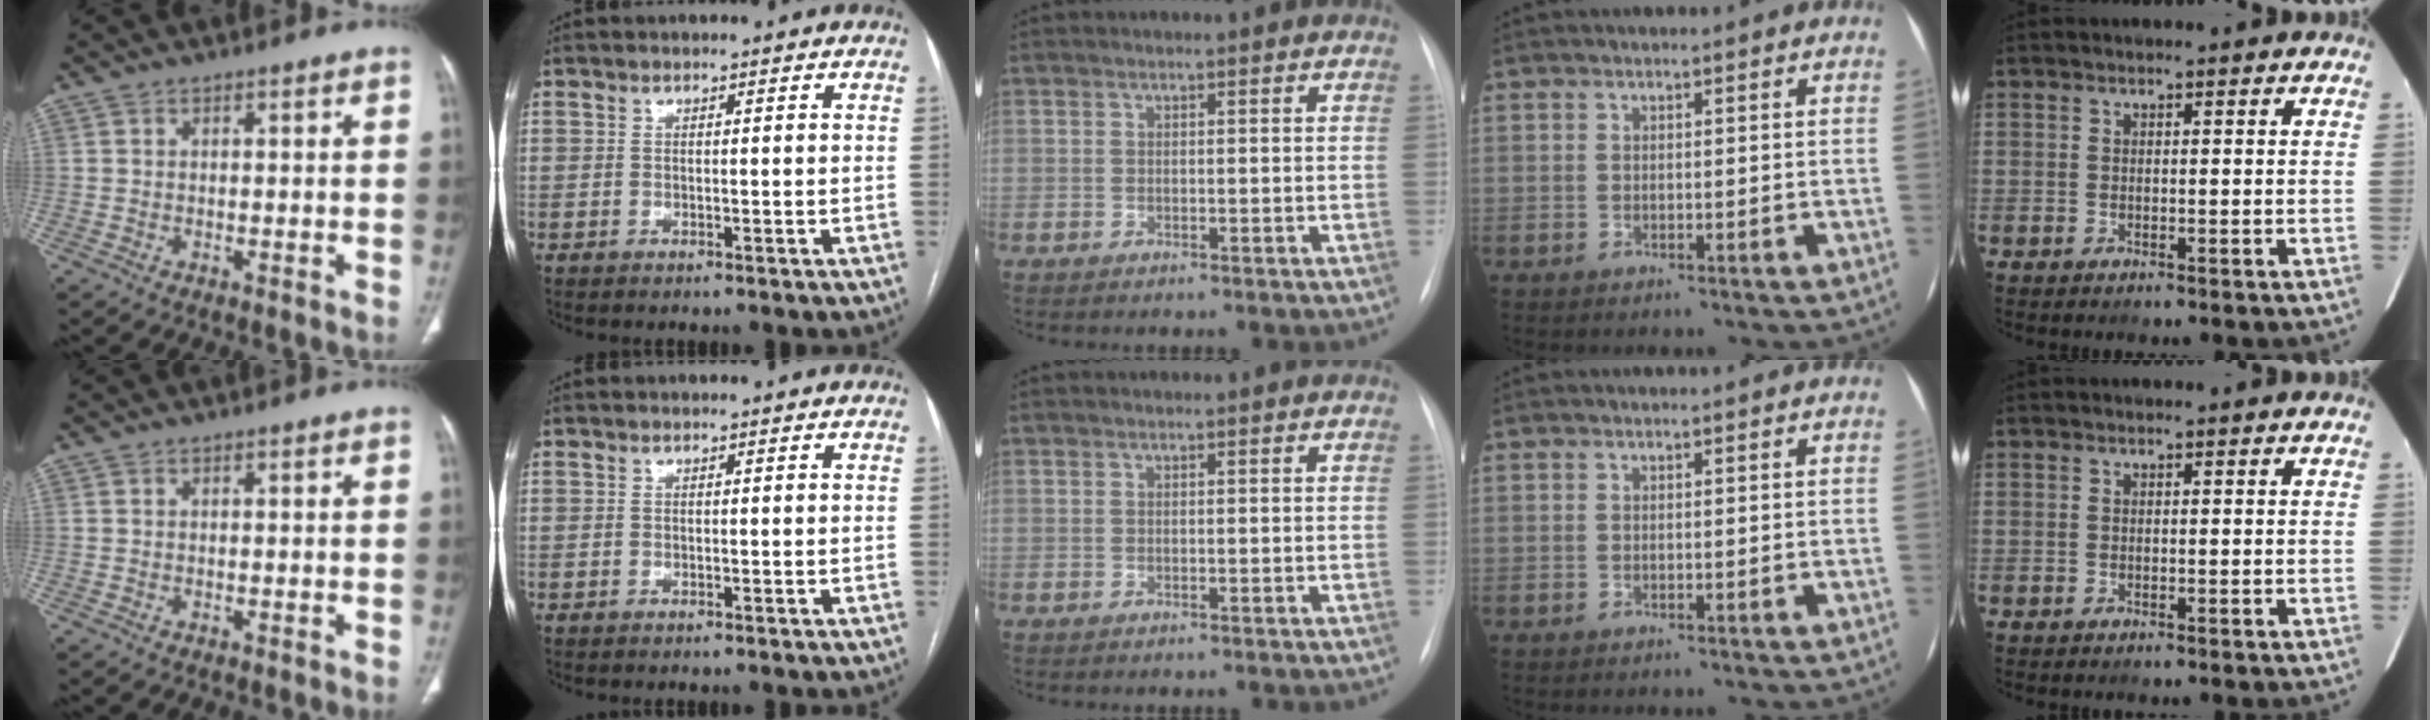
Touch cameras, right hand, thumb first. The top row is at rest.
{}